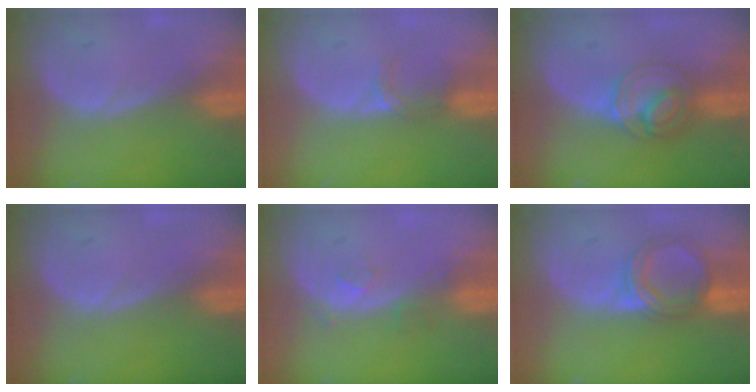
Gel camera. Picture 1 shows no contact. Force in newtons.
{"total": 2.2, "press": 1.7, "slide": 1.3}
{"total": 6.3, "press": 5.4, "slide": 3.2}
{"total": 0.0}
{"total": 2.3, "press": 2.0, "slide": 1.1}
{"total": 5.4, "press": 5.1, "slide": 1.7}